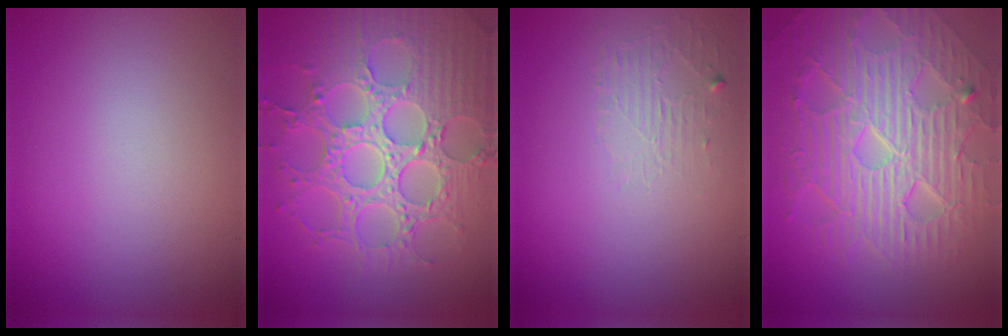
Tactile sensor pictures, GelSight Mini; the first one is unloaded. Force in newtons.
{"total": 8.7, "press": 6.3, "slide": 6.0}
{"total": 1.4, "press": 0.1, "slide": 1.4}
{"total": 10.3, "press": 6.7, "slide": 7.8}